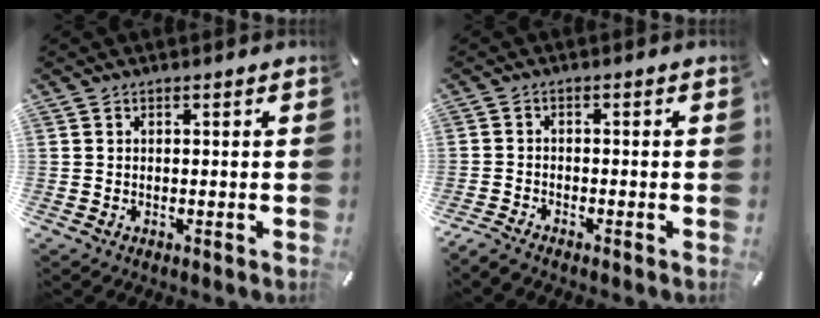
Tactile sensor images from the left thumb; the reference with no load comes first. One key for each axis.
{"total": 2.5, "fx": -2.3, "fy": 0.4, "fz": 0.9, "tx": -0.029, "ty": 0.005, "tz": -0.049}